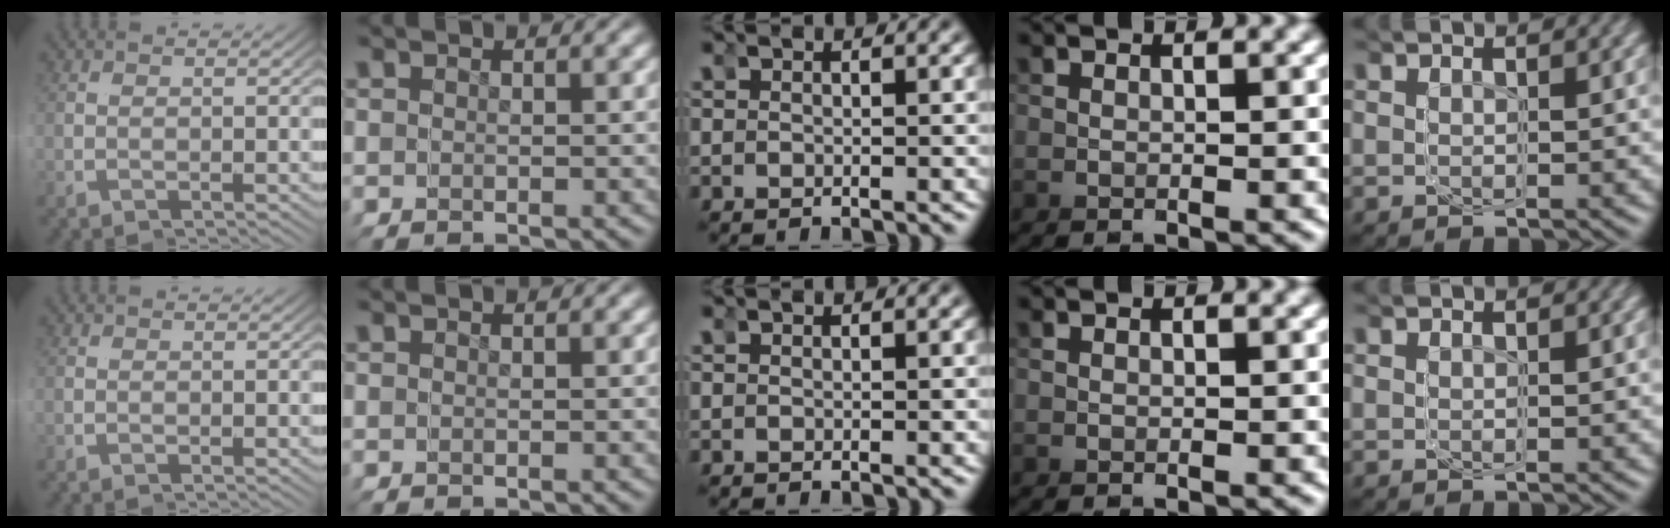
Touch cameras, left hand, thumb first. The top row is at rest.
{}